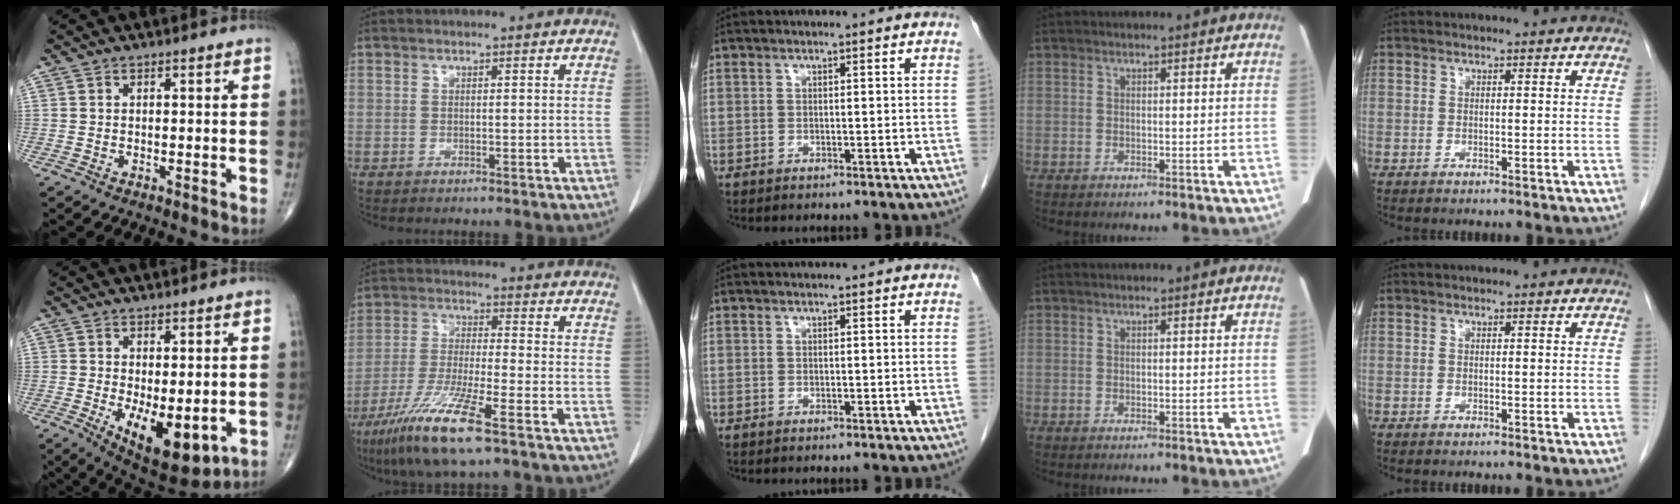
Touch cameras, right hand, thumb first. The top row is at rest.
{"thumb": {"total": 11.5, "force": [-2.5, 5.2, 9.9], "torque": [-0.136, -0.022, -0.019]}, "index": {"total": 11.8, "force": [-7.1, 0.3, 9.4], "torque": [-0.196, -0.034, -0.136]}}